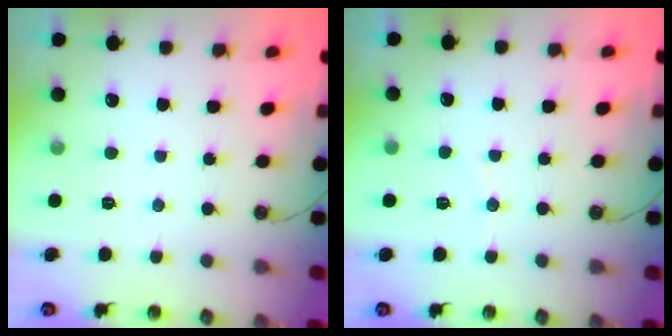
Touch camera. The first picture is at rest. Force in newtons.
{"total": 3.8, "press": 3.8, "slide": 0.4}